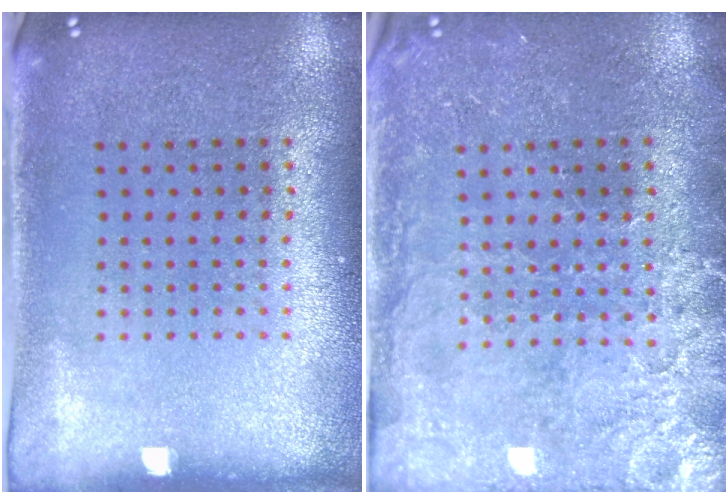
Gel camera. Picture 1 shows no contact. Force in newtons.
{"total": 3.4, "press": 3.2, "slide": 1.3}